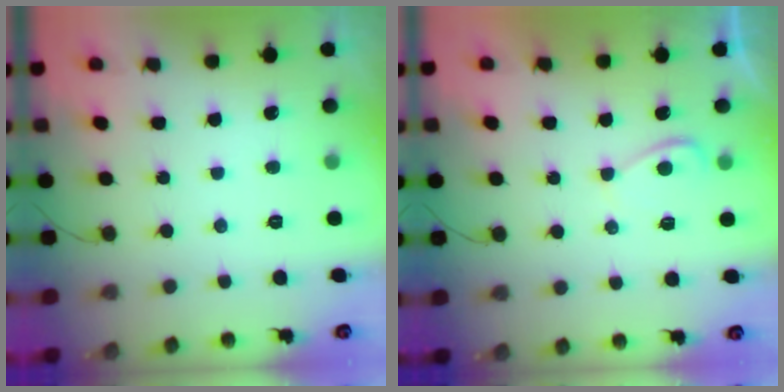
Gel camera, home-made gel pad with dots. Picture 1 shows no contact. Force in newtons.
{"total": 2.1, "press": 2.0, "slide": 0.5}